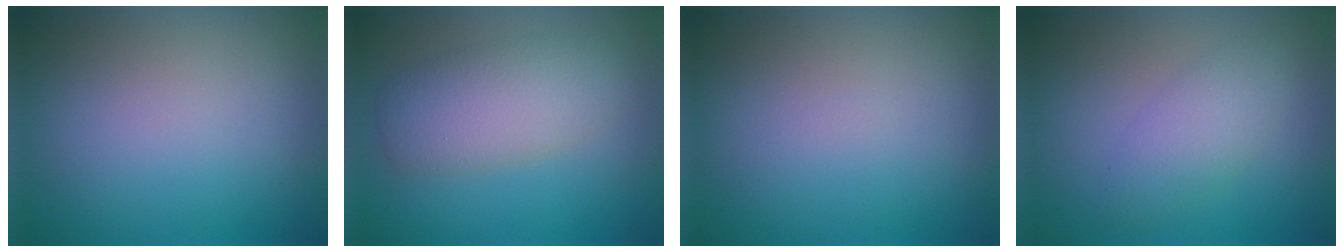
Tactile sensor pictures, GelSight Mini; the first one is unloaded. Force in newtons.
{"total": 5.0, "press": 5.0, "slide": 0.2}
{"total": 0.0}
{"total": 3.0, "press": 3.0, "slide": 0.0}